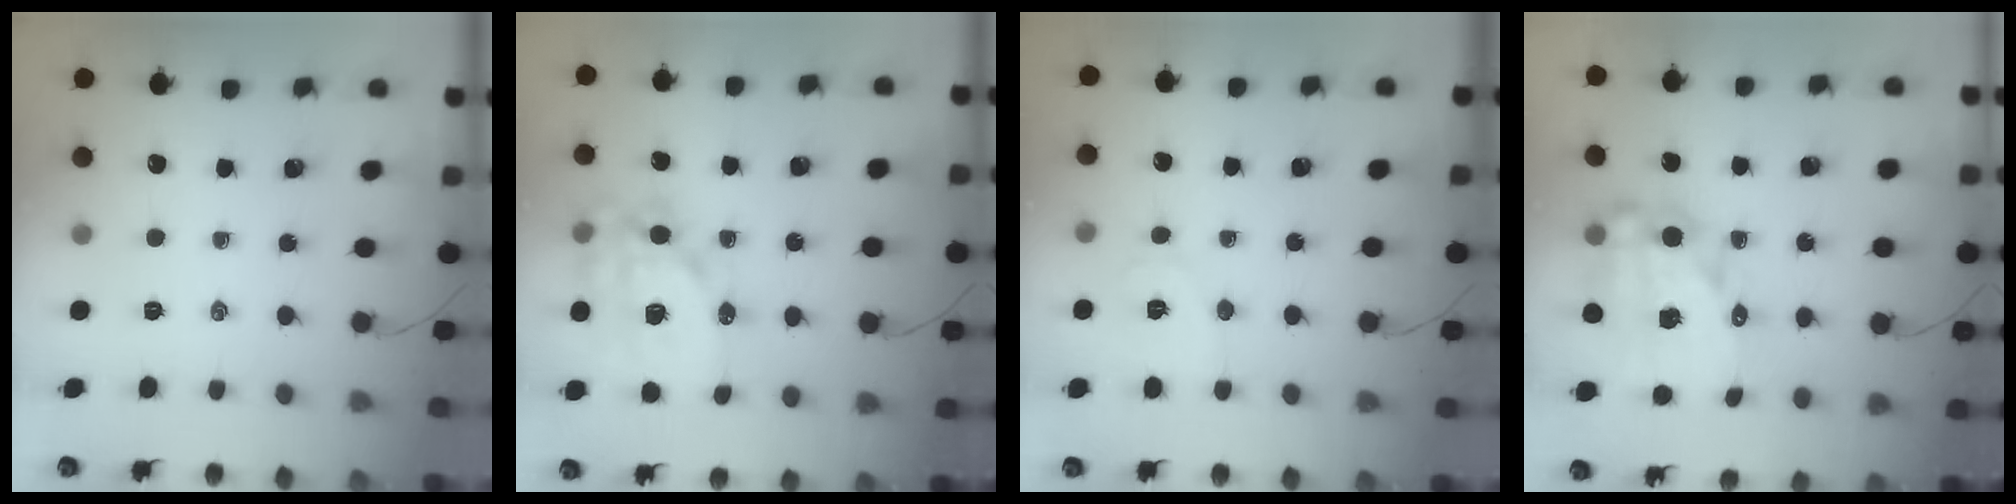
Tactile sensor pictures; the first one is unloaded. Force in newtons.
{"total": 17.1, "press": 16.7, "slide": 3.6}
{"total": 6.5, "press": 6.4, "slide": 0.9}
{"total": 16.7, "press": 16.3, "slide": 3.5}